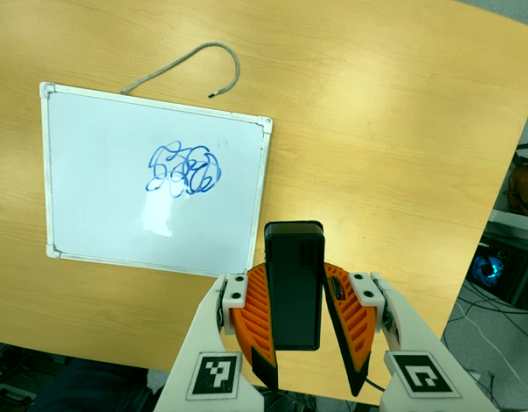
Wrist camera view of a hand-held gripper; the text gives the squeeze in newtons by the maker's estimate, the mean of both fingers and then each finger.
{"total": 6.2, "left": 5.6, "right": 6.9}